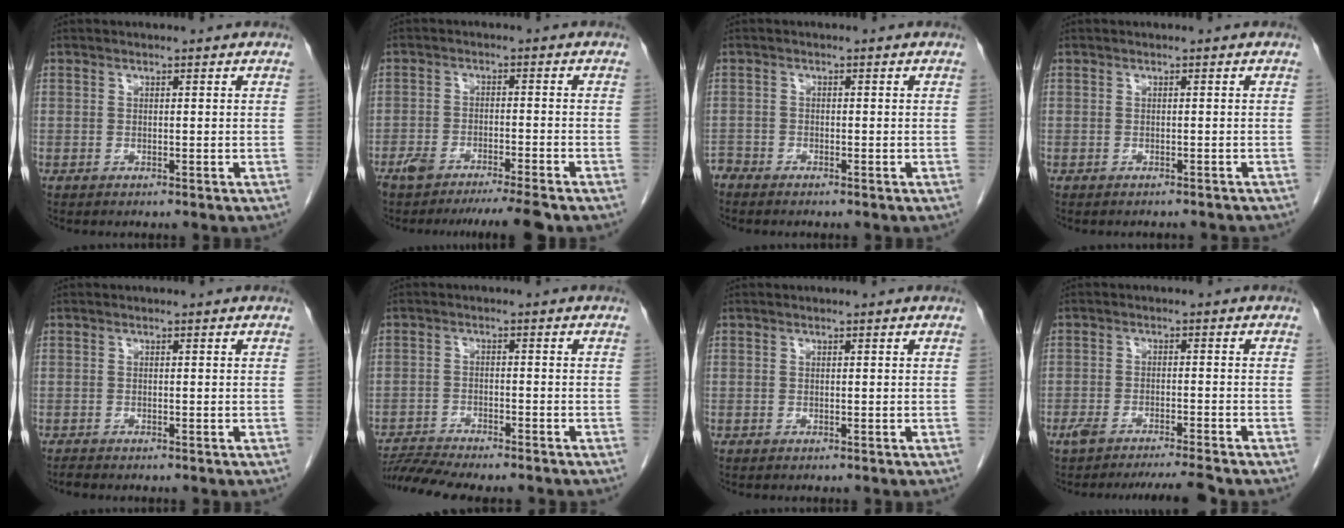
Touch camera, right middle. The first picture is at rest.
{"total": 8.4, "force": [-7.2, -0.4, 4.3], "torque": [-0.055, -0.010, -0.112]}
{"total": 1.8, "force": [-1.7, 0.4, -0.1], "torque": [0.000, -0.004, -0.034]}
{"total": 3.3, "force": [-3.2, 0.5, 0.5], "torque": [-0.011, -0.009, -0.034]}
{"total": 0.7, "force": [-0.7, 0.0, 0.1], "torque": [-0.011, -0.003, -0.015]}
{"total": 7.8, "force": [-7.4, -0.1, 2.6], "torque": [-0.041, -0.001, -0.119]}
{"total": 0.0}
{"total": 6.8, "force": [-6.1, -0.7, 3.0], "torque": [-0.039, -0.005, -0.097]}